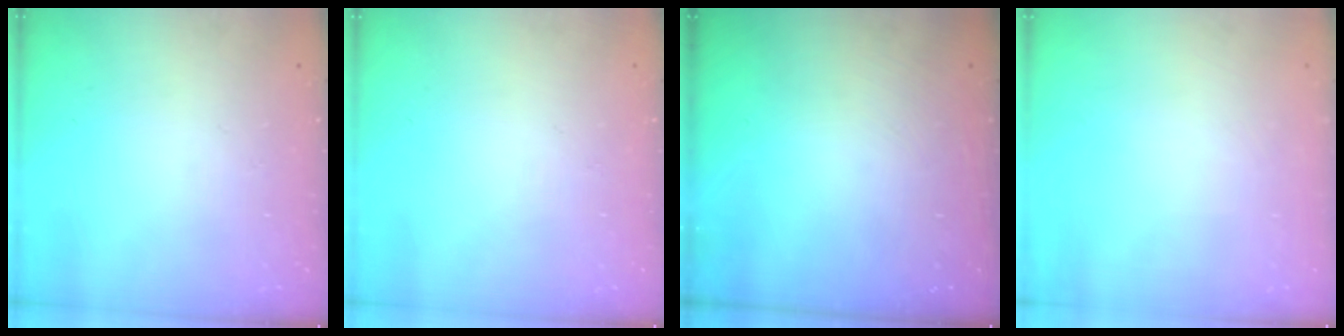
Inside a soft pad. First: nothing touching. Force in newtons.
{"total": 0.0}
{"total": 0.0}
{"total": 0.0}